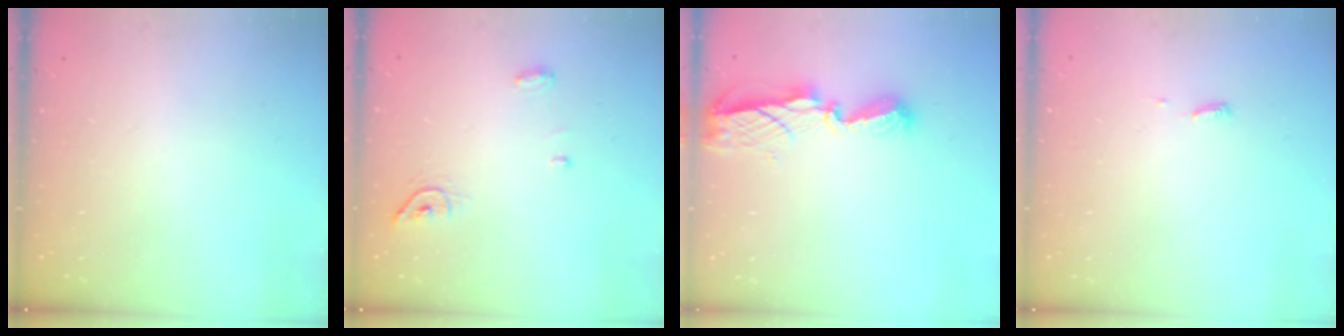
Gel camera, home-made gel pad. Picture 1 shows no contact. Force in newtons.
{"total": 5.2, "press": 5.2, "slide": 0.1}
{"total": 8.5, "press": 8.5, "slide": 0.3}
{"total": 3.9, "press": 3.9, "slide": 0.5}